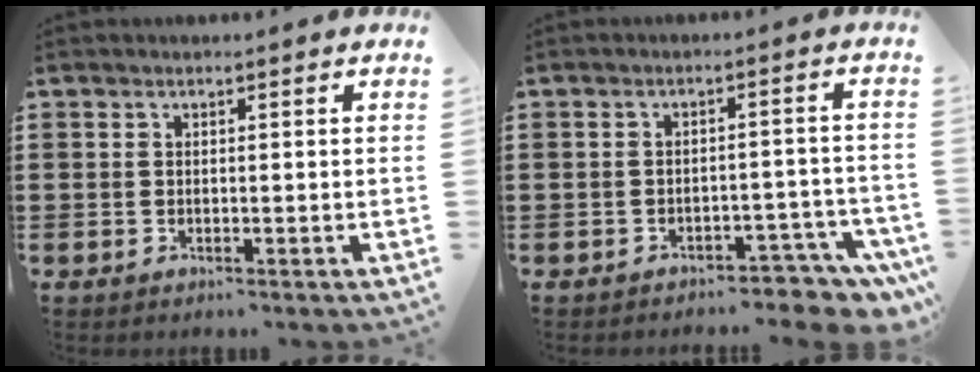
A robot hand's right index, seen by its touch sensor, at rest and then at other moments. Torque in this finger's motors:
{"motor_torque": [0.31, -0.21, 0.02, -0.19]}